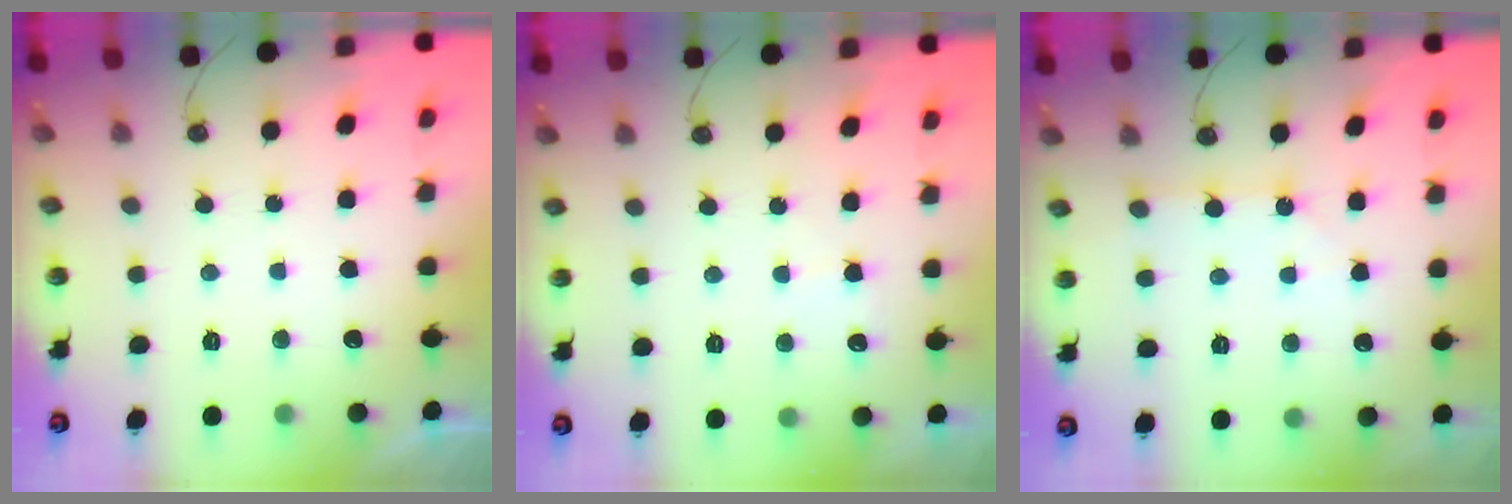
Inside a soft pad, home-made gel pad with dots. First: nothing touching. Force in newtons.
{"total": 3.5, "press": 3.4, "slide": 0.4}
{"total": 1.9, "press": 1.9, "slide": 0.0}